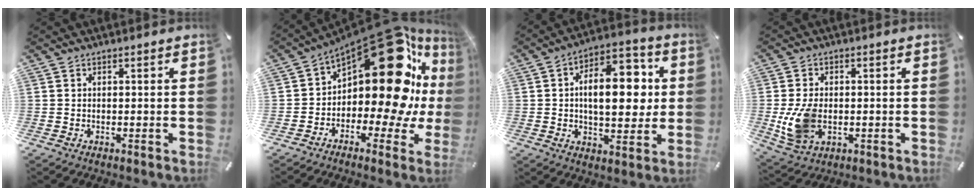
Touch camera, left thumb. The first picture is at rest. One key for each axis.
{"total": 25.4, "fx": 7.9, "fy": 12.3, "fz": 20.8, "tx": -0.304, "ty": -0.075, "tz": 0.135}
{"total": 16.4, "fx": 2.3, "fy": 8.7, "fz": 13.7, "tx": -0.192, "ty": -0.004, "tz": 0.033}
{"total": 9.1, "fx": -1.3, "fy": 6.4, "fz": 6.3, "tx": -0.148, "ty": 0.002, "tz": -0.021}